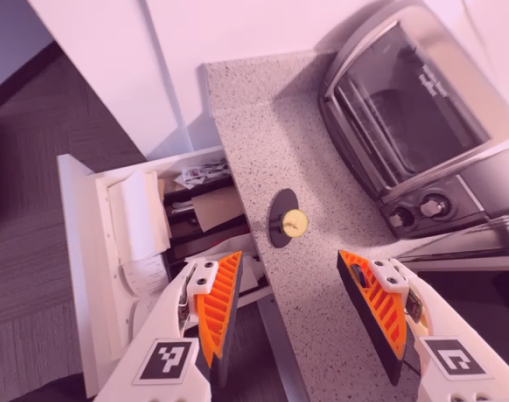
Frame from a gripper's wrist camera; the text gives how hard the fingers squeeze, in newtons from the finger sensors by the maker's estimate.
{"total": 0.0}